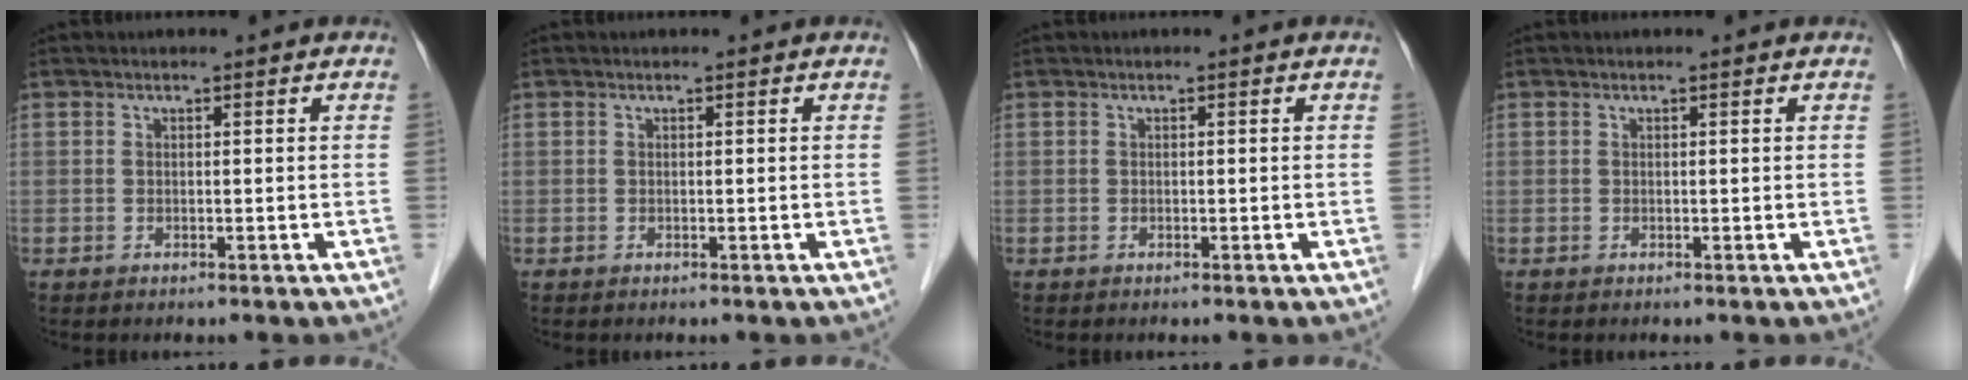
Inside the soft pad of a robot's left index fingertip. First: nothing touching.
{"total": 0.0}
{"total": 0.0}
{"total": 0.5, "force": [0.5, 0.1, 0.1], "torque": [-0.004, 0.003, 0.005]}